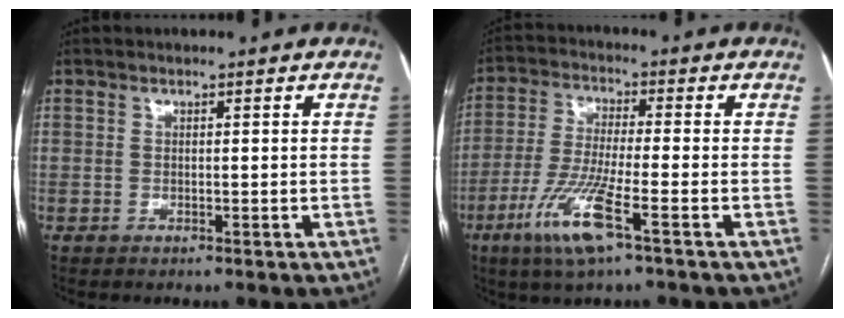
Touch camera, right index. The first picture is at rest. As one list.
[{"total": 10.3, "force": [-5.0, 0.5, 9.0], "torque": [-0.192, -0.021, -0.099]}]